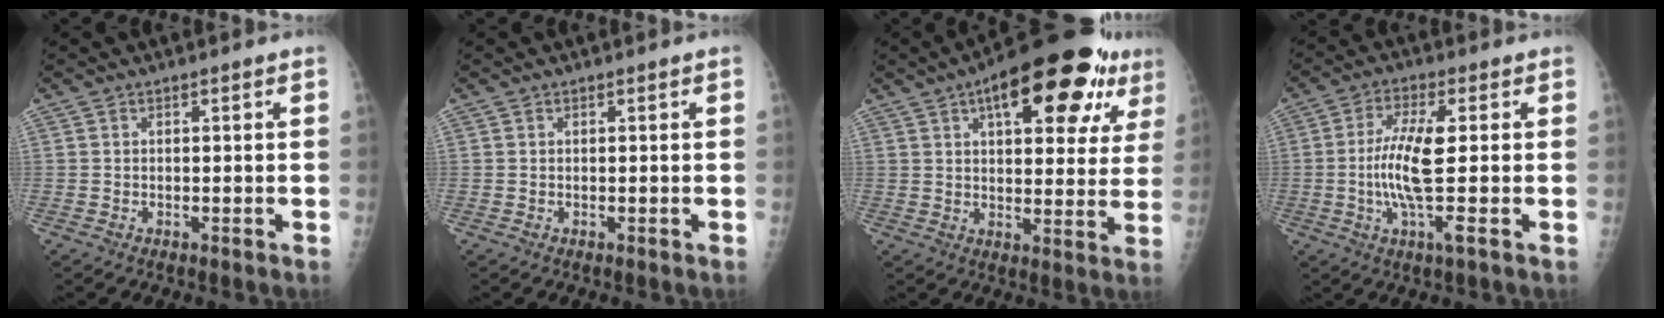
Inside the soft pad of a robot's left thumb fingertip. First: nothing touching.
{"total": 0.0}
{"total": 22.2, "force": [10.9, 8.9, 17.1], "torque": [-0.208, -0.002, 0.151]}
{"total": 9.8, "force": [-0.7, 1.5, 9.7], "torque": [-0.204, -0.001, -0.019]}